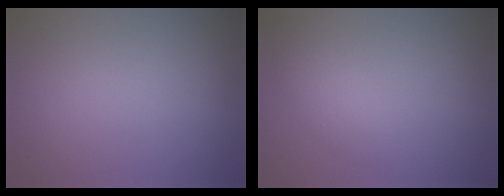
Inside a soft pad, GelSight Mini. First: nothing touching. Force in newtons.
{"total": 2.0, "press": 2.0, "slide": 0.2}